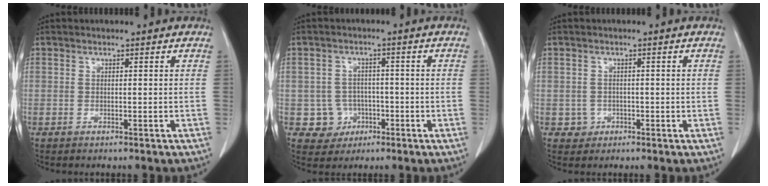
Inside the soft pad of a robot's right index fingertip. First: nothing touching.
{"total": 4.6, "force": [-1.1, 4.5, 0.2], "torque": [0.009, 0.014, -0.010]}
{"total": 1.8, "force": [-0.5, 1.7, 0.0], "torque": [0.010, 0.008, -0.007]}